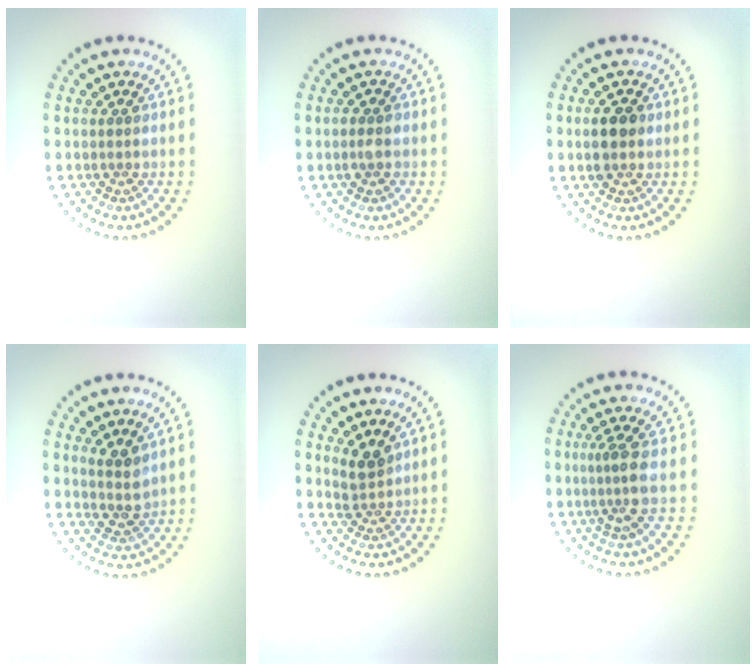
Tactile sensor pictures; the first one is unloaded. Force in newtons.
{"total": 1.4, "press": 1.4, "slide": 0.2}
{"total": 2.9, "press": 2.9, "slide": 0.3}
{"total": 2.3, "press": 1.9, "slide": 1.3}
{"total": 2.2, "press": 1.8, "slide": 1.4}
{"total": 2.6, "press": 1.9, "slide": 1.7}